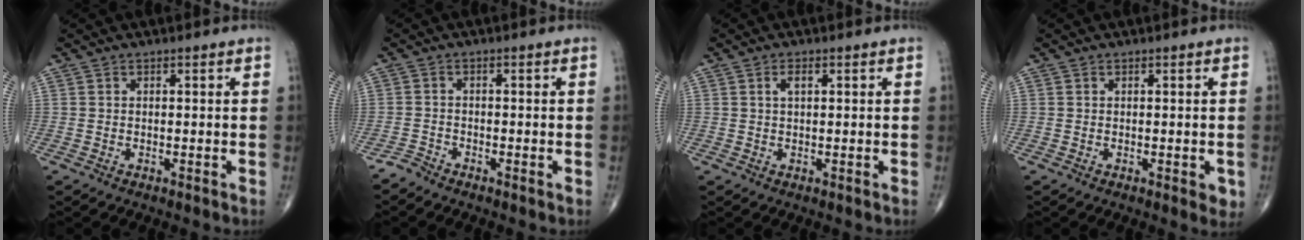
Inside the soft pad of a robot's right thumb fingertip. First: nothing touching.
{"total": 1.7, "force": [-1.7, 0.4, 0.0], "torque": [0.002, -0.005, -0.038]}
{"total": 2.0, "force": [0.7, 0.9, 1.7], "torque": [-0.031, 0.003, 0.015]}
{"total": 1.9, "force": [-0.3, 1.0, 1.6], "torque": [-0.010, -0.002, -0.004]}